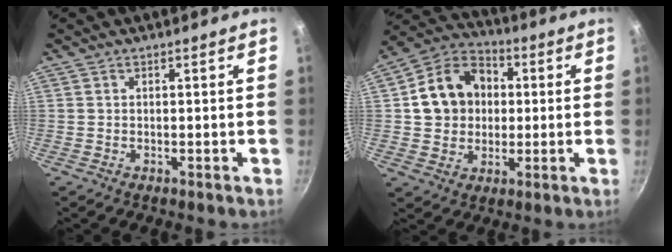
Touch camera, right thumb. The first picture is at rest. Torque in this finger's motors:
{"motor_torque": [0.13, 0.22, 0.51, -0.46, 0.26]}